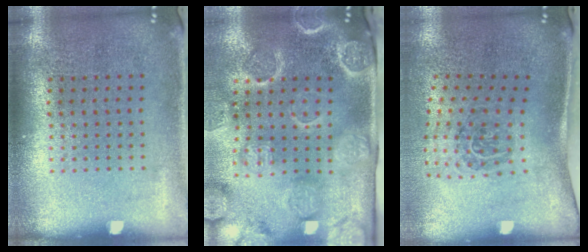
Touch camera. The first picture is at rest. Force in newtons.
{"total": 4.2, "press": 3.4, "slide": 2.5}
{"total": 2.0, "press": 1.2, "slide": 1.5}